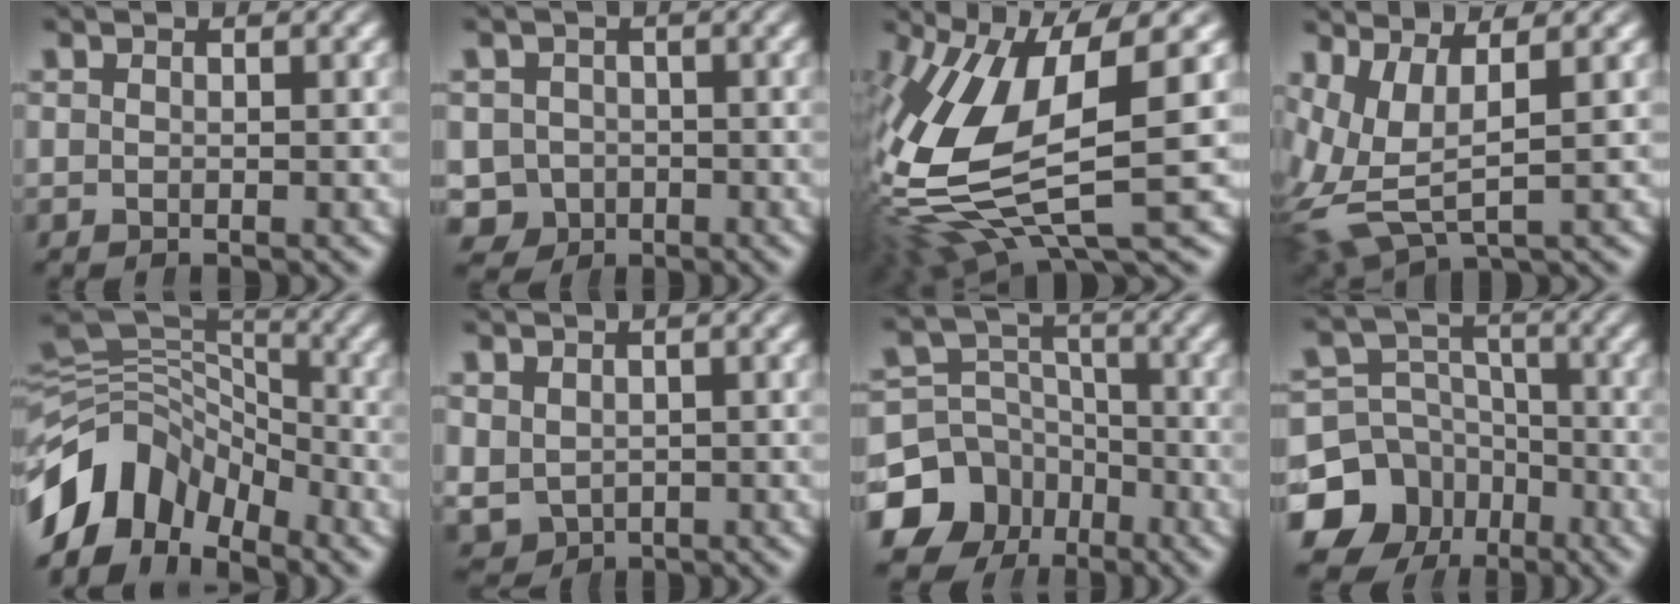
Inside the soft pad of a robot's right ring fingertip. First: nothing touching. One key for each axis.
{"total": 8.1, "fx": -3.2, "fy": 7.1, "fz": 2.0, "tx": -0.044, "ty": -0.040, "tz": -0.044}
{"total": 10.9, "fx": -0.6, "fy": 5.2, "fz": 9.5, "tx": -0.195, "ty": -0.018, "tz": 0.009}
{"total": 8.1, "fx": 0.2, "fy": 6.0, "fz": 5.5, "tx": -0.142, "ty": -0.038, "tz": 0.024}
{"total": 13.2, "fx": -3.9, "fy": 10.2, "fz": 7.5, "tx": -0.147, "ty": -0.025, "tz": -0.062}
{"total": 5.8, "fx": -1.5, "fy": 5.1, "fz": 2.1, "tx": -0.055, "ty": -0.041, "tz": -0.001}
{"total": 12.1, "fx": -4.6, "fy": 10.1, "fz": 4.8, "tx": -0.063, "ty": -0.049, "tz": -0.069}
{"total": 14.1, "fx": -5.3, "fy": 11.8, "fz": 5.5, "tx": -0.079, "ty": -0.059, "tz": -0.078}